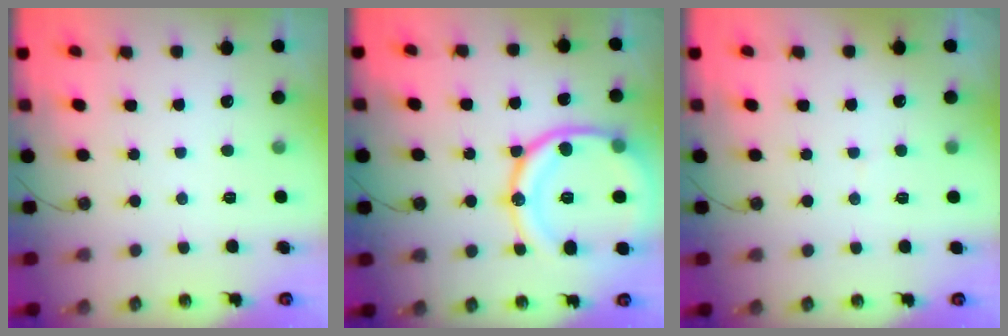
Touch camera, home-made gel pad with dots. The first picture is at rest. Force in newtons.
{"total": 21.9, "press": 21.7, "slide": 2.5}
{"total": 1.8, "press": 1.8, "slide": 0.1}